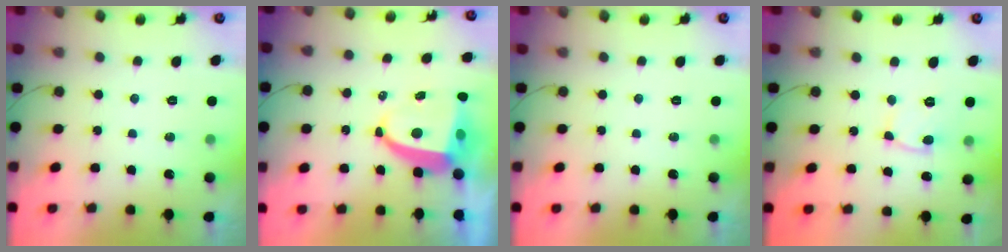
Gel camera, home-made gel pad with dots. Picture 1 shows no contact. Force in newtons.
{"total": 7.5, "press": 7.5, "slide": 1.1}
{"total": 0.0}
{"total": 7.4, "press": 7.4, "slide": 0.9}